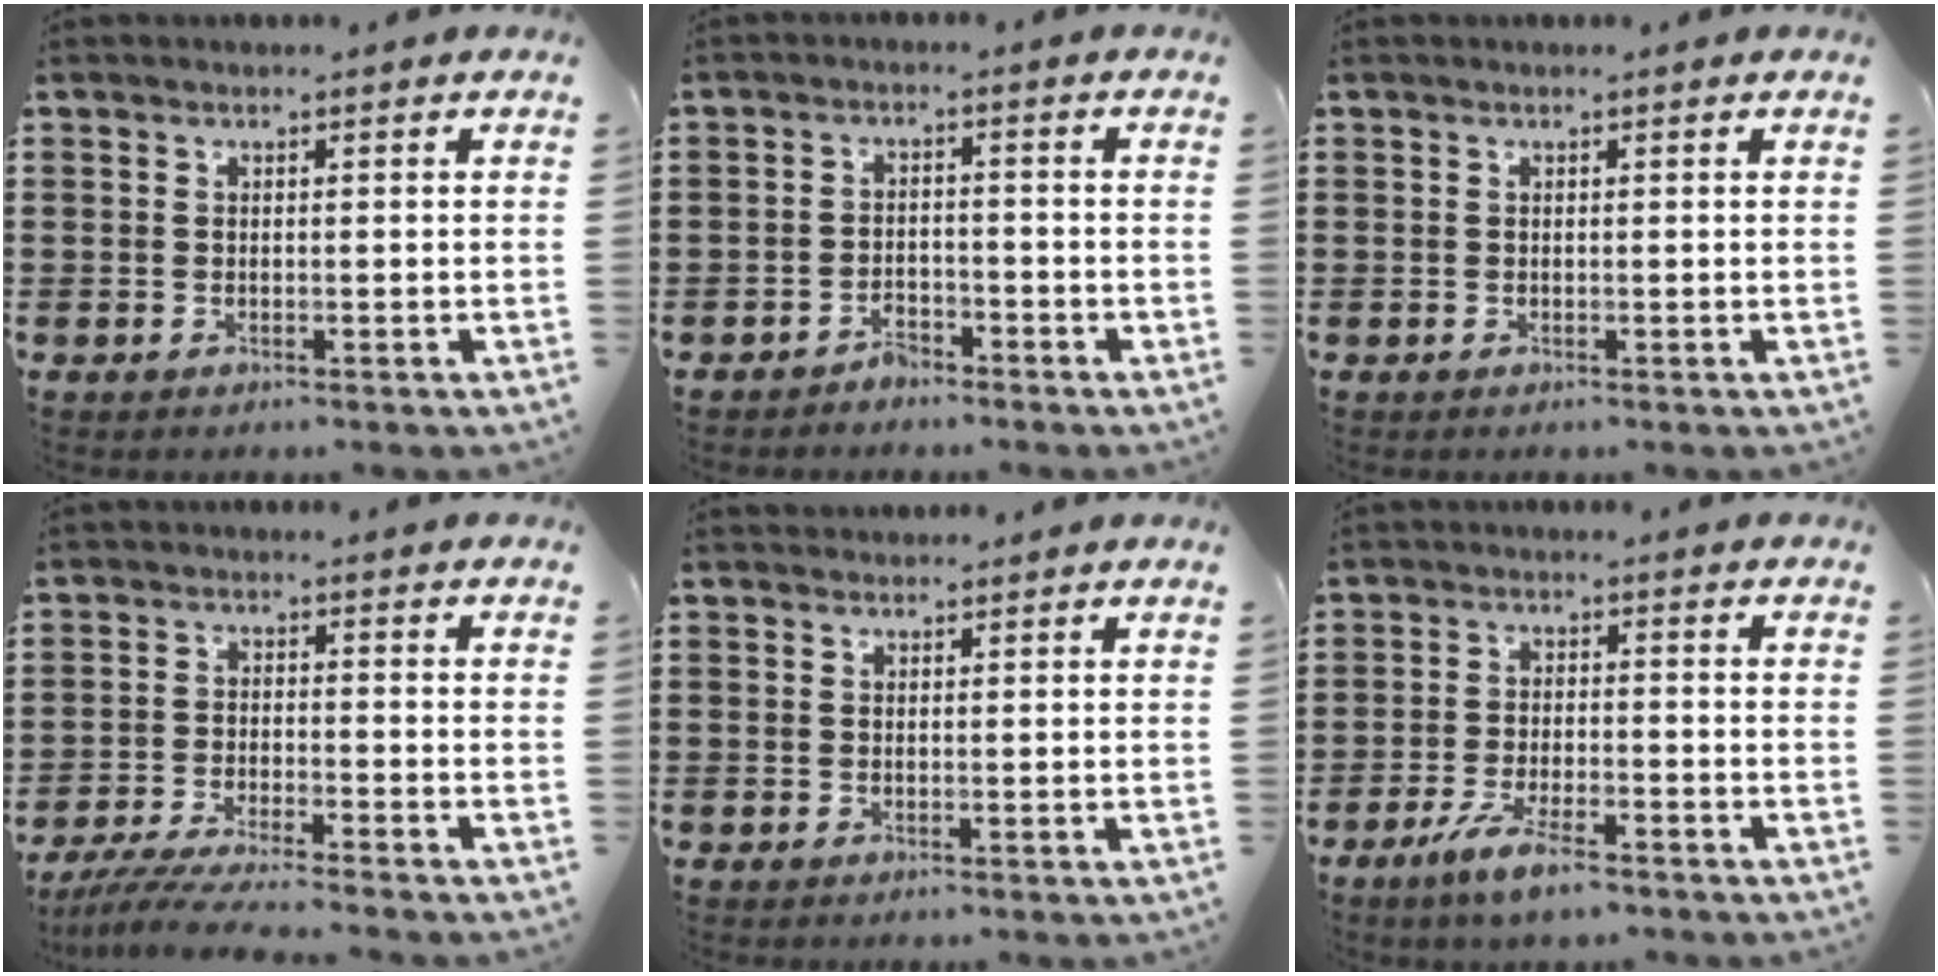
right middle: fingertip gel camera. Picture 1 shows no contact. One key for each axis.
{"total": 2.5, "fx": -2.3, "fy": 0.8, "fz": 0.5, "tx": -0.015, "ty": 0.003, "tz": -0.047}
{"total": 0.0}
{"total": 4.8, "fx": -4.5, "fy": -0.3, "fz": 1.8, "tx": -0.051, "ty": -0.021, "tz": -0.092}
{"total": 0.9, "fx": 0.8, "fy": 0.2, "fz": -0.2, "tx": 0.000, "ty": -0.001, "tz": 0.017}
{"total": 5.2, "fx": -3.7, "fy": 0.9, "fz": 3.6, "tx": -0.077, "ty": -0.005, "tz": -0.069}